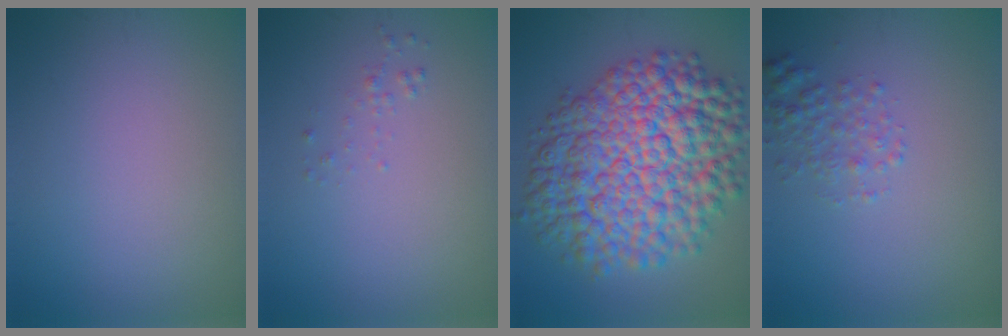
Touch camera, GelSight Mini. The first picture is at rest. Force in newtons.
{"total": 0.6, "press": 0.6, "slide": 0.1}
{"total": 13.9, "press": 13.9, "slide": 0.3}
{"total": 2.0, "press": 2.0, "slide": 0.1}